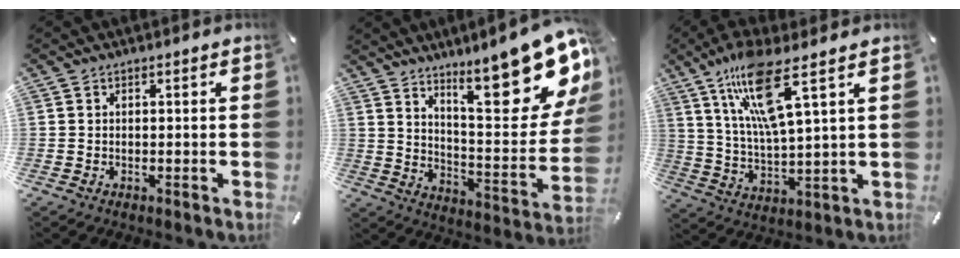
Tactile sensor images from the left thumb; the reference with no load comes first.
{"total": 22.6, "force": [14.9, 6.8, 15.6], "torque": [-0.207, -0.116, 0.239]}
{"total": 14.4, "force": [8.4, 2.6, 11.5], "torque": [-0.243, -0.025, 0.139]}